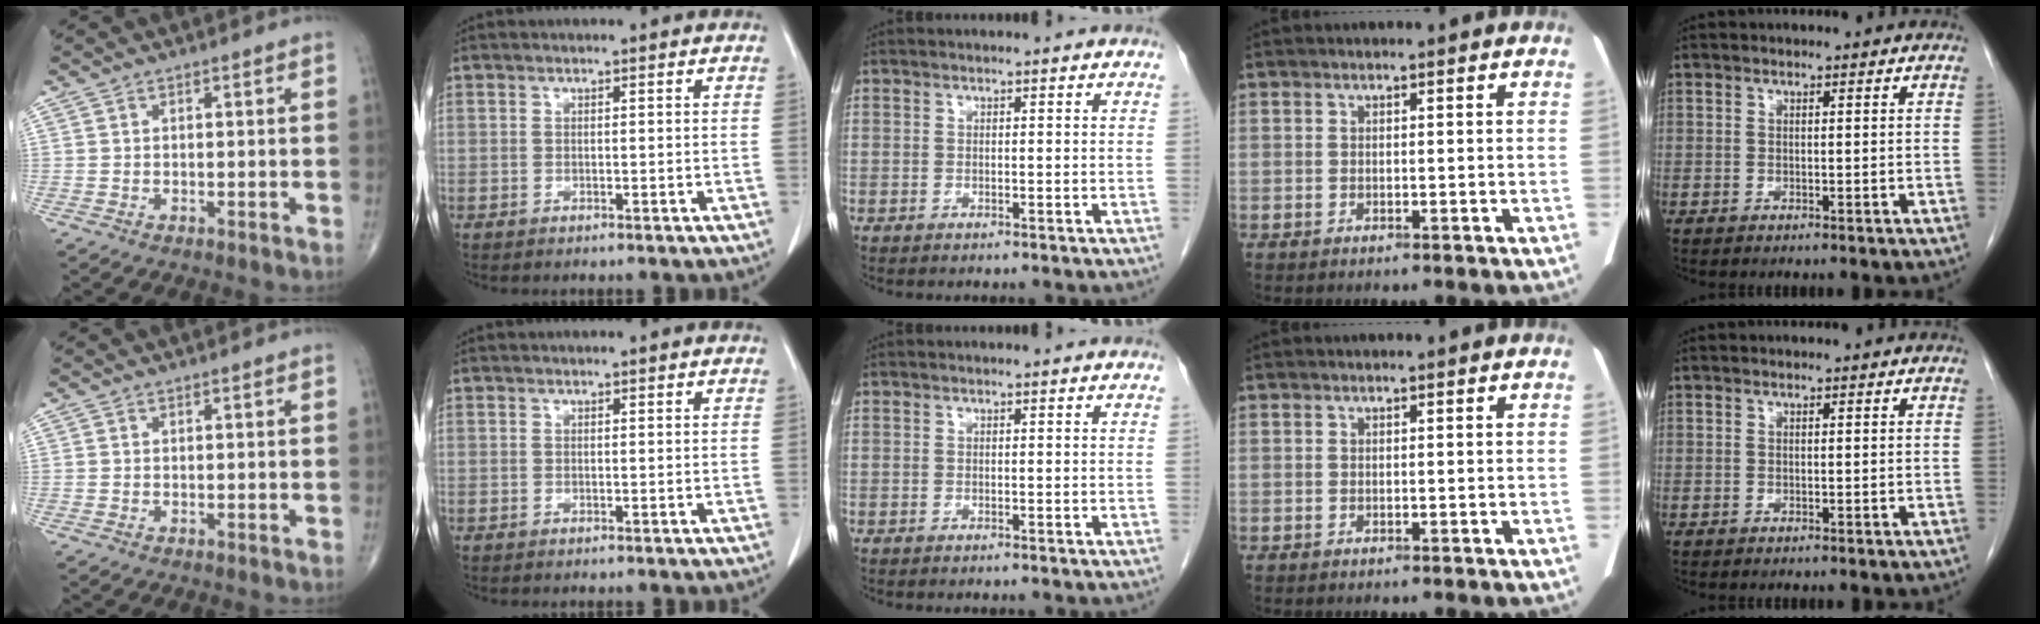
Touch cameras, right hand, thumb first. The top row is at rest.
{}